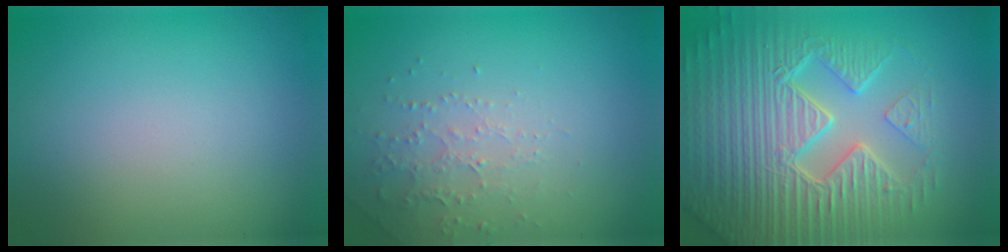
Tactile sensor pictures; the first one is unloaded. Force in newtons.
{"total": 2.2, "press": 2.1, "slide": 0.6}
{"total": 9.6, "press": 6.7, "slide": 6.8}